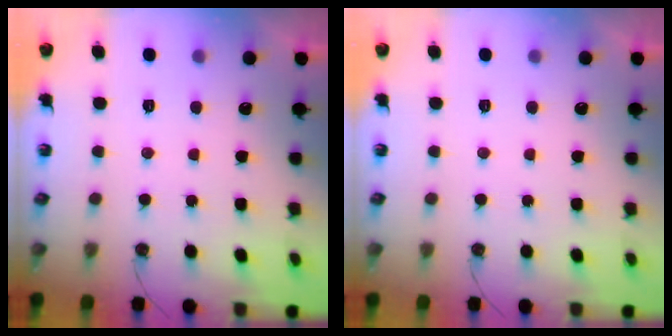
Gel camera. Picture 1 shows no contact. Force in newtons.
{"total": 0.0}